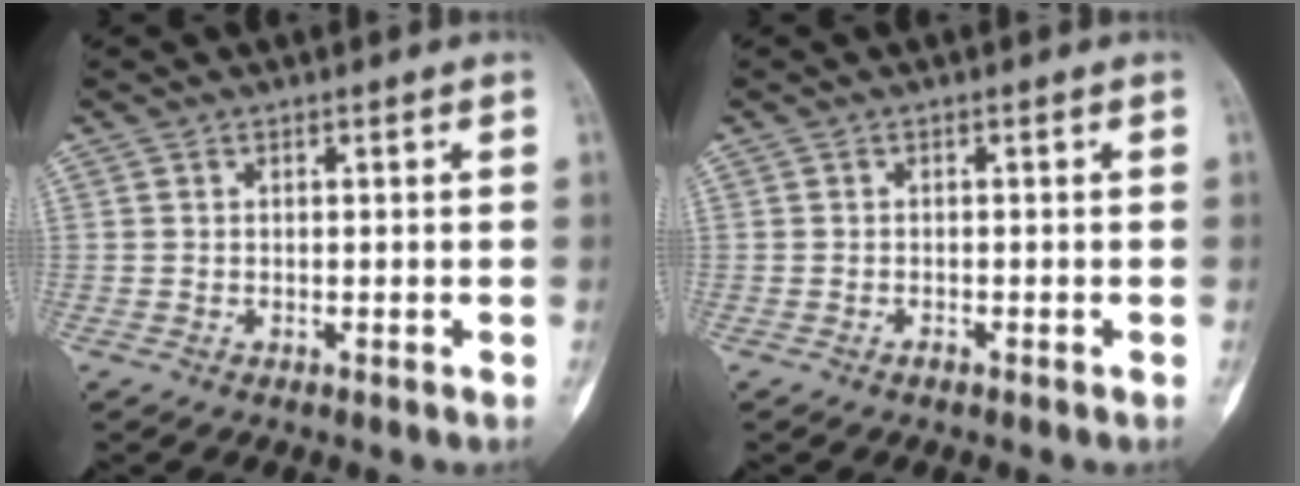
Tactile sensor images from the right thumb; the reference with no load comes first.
{"total": 0.6, "force": [-0.5, 0.2, 0.3], "torque": [-0.006, 0.003, -0.008]}